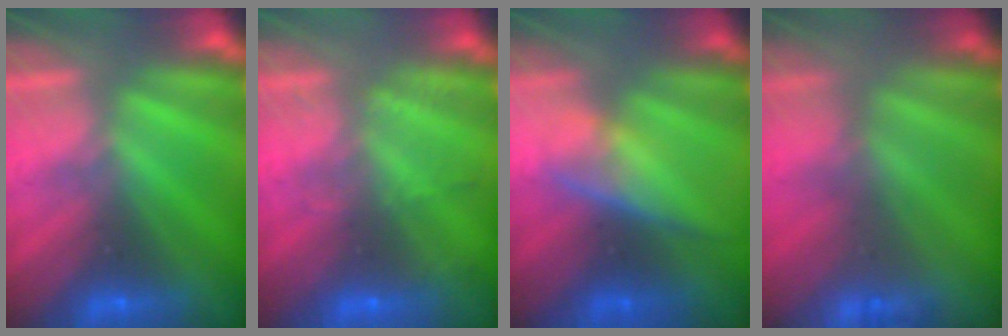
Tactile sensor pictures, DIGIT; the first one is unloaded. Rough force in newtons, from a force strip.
{"total": 2.0}
{"total": 2.7}
{"total": 2.3}